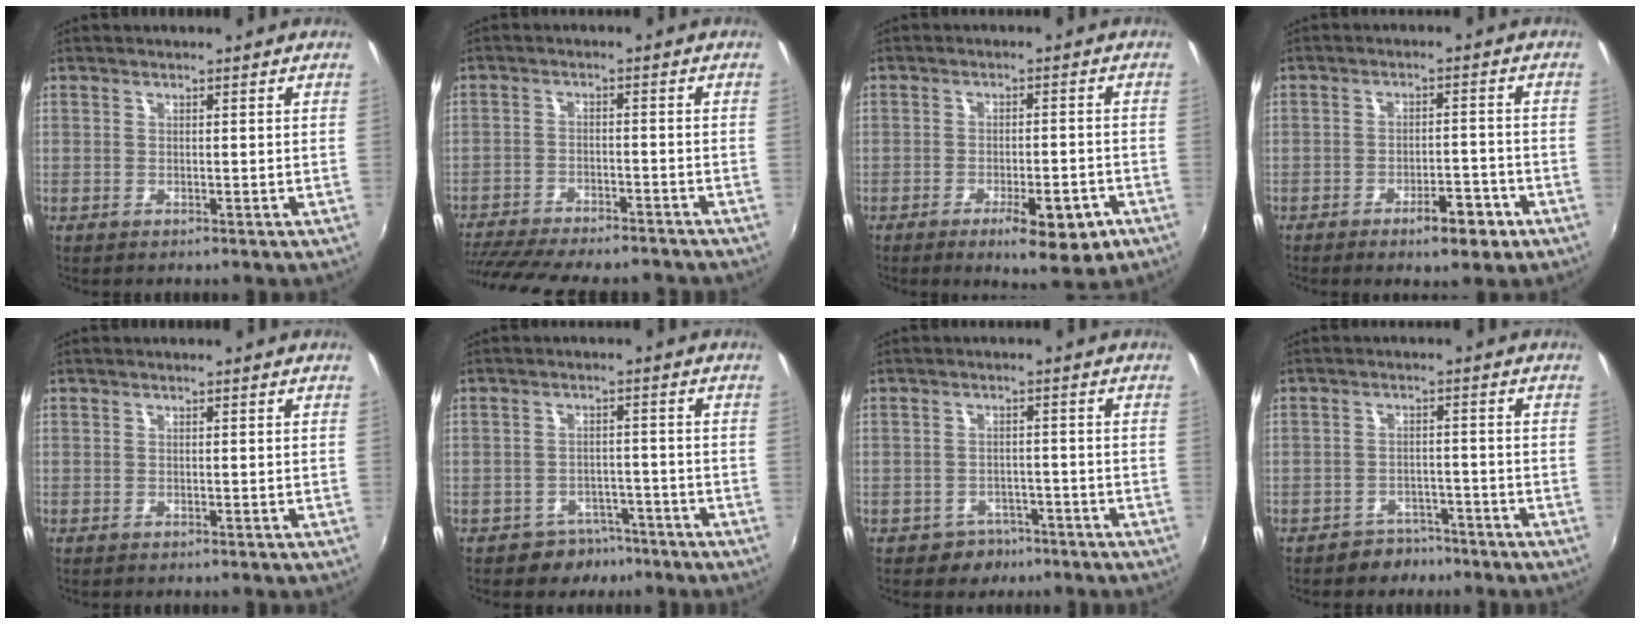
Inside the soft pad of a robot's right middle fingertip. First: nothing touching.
{"total": 18.6, "force": [-16.0, 4.3, 8.5], "torque": [-0.176, -0.032, -0.237]}
{"total": 8.2, "force": [-4.5, 2.4, 6.5], "torque": [-0.107, -0.009, -0.056]}
{"total": 6.0, "force": [-3.8, 2.0, 4.2], "torque": [-0.074, 0.001, -0.047]}
{"total": 0.0}
{"total": 5.2, "force": [-3.8, 3.6, 0.4], "torque": [-0.012, 0.020, -0.048]}
{"total": 4.5, "force": [-3.0, 3.4, 0.5], "torque": [-0.022, 0.006, -0.039]}
{"total": 4.5, "force": [-3.6, 2.6, 0.1], "torque": [-0.009, 0.013, -0.053]}